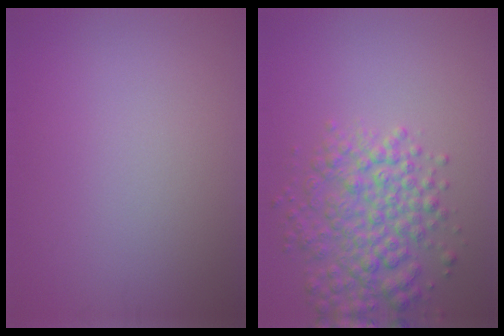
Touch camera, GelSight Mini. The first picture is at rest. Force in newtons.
{"total": 5.5, "press": 5.5, "slide": 0.2}